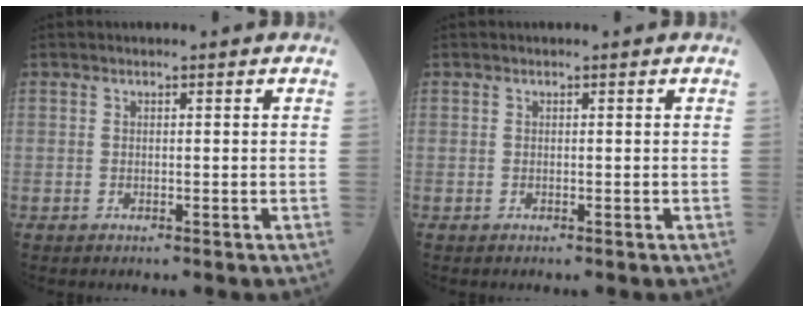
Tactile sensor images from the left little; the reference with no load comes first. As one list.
[{"total": 0.0}]